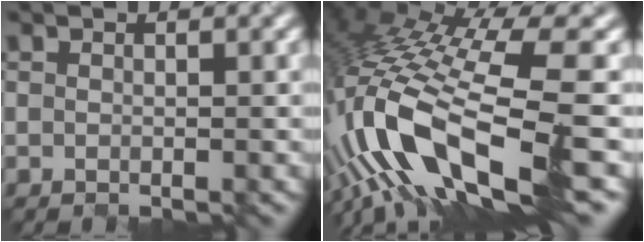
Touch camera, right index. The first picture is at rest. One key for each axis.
{"total": 14.7, "fx": -5.2, "fy": 4.0, "fz": 13.2, "tx": -0.276, "ty": -0.003, "tz": -0.083}